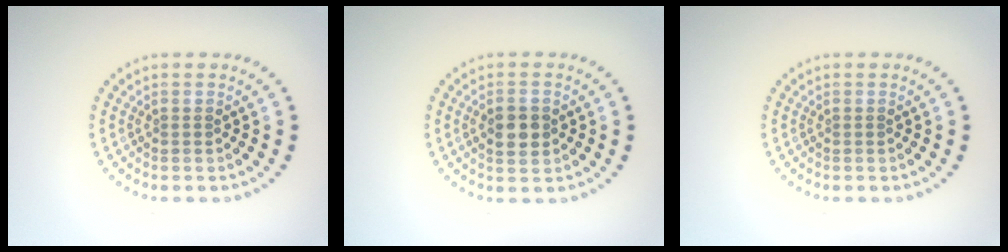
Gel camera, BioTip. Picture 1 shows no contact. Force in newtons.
{"total": 2.5, "press": 2.5, "slide": 0.2}
{"total": 0.0}